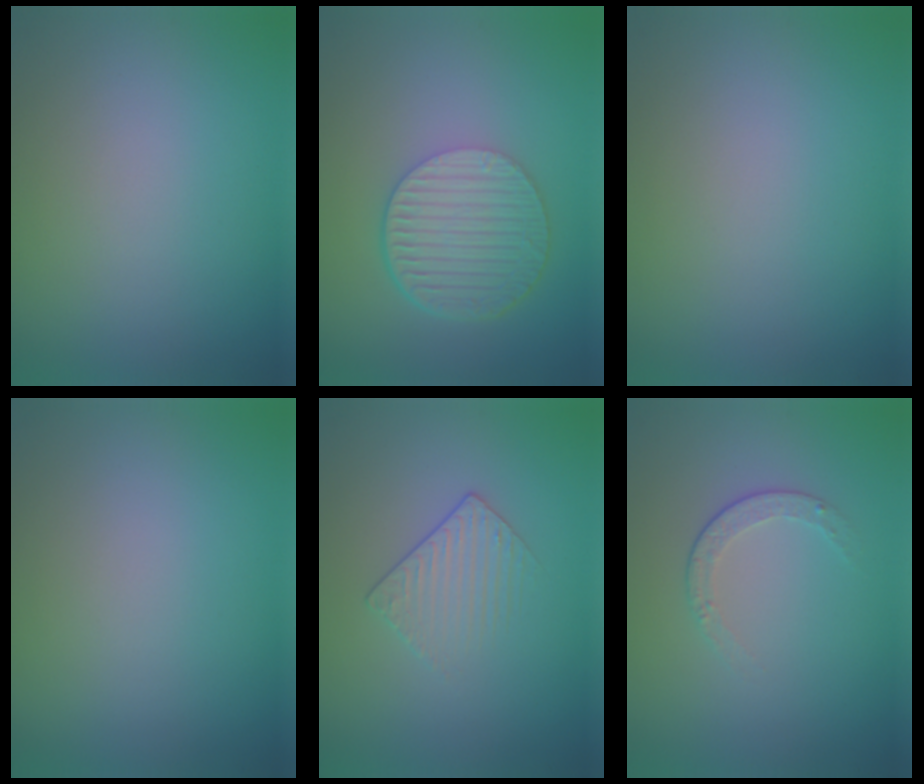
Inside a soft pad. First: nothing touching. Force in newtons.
{"total": 6.5, "press": 4.5, "slide": 4.7}
{"total": 0.0}
{"total": 0.0}
{"total": 1.5, "press": 1.0, "slide": 1.1}
{"total": 1.6, "press": 1.2, "slide": 1.1}